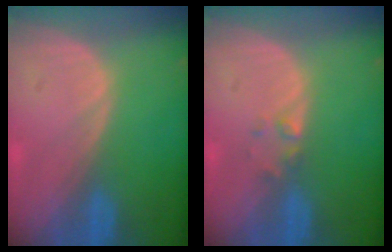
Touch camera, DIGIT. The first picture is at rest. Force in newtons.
{"total": 1.4, "press": 1.3, "slide": 0.2}